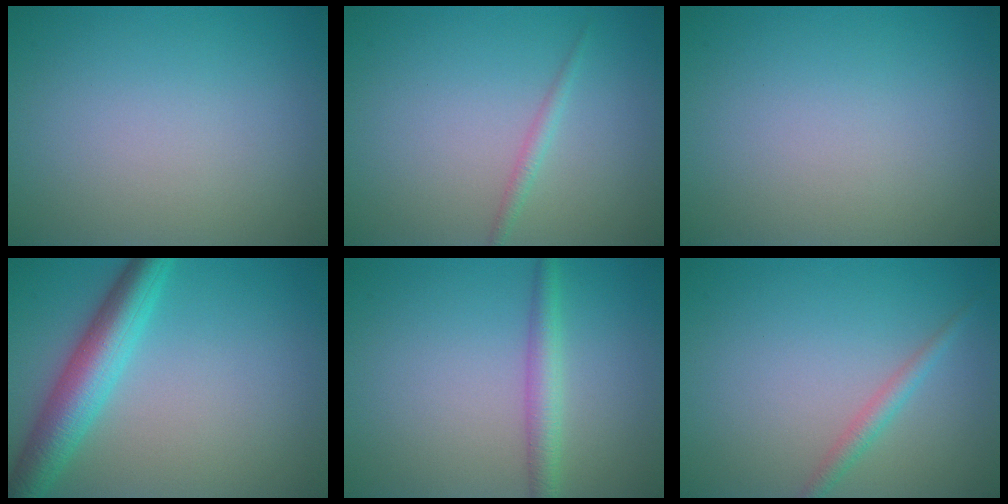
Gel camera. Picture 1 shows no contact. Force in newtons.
{"total": 1.1, "press": 1.1, "slide": 0.0}
{"total": 0.0}
{"total": 5.7, "press": 5.7, "slide": 0.1}
{"total": 2.4, "press": 2.4, "slide": 0.0}
{"total": 1.6, "press": 1.6, "slide": 0.0}